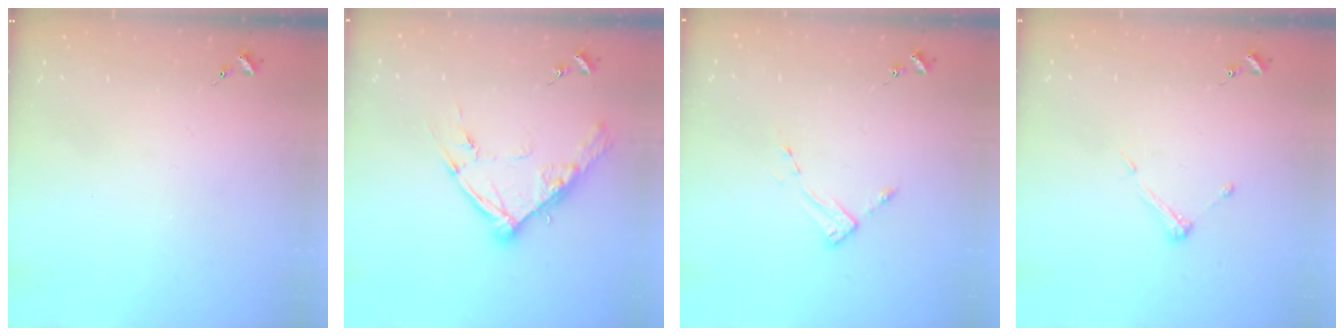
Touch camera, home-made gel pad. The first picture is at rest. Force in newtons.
{"total": 13.3, "press": 13.2, "slide": 1.2}
{"total": 2.6, "press": 2.6, "slide": 0.4}
{"total": 5.7, "press": 5.7, "slide": 0.4}